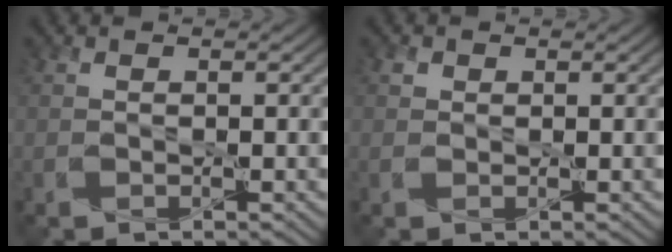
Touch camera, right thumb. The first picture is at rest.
{"total": 0.8, "force": [0.3, 0.7, 0.2], "torque": [-0.007, -0.001, 0.006]}